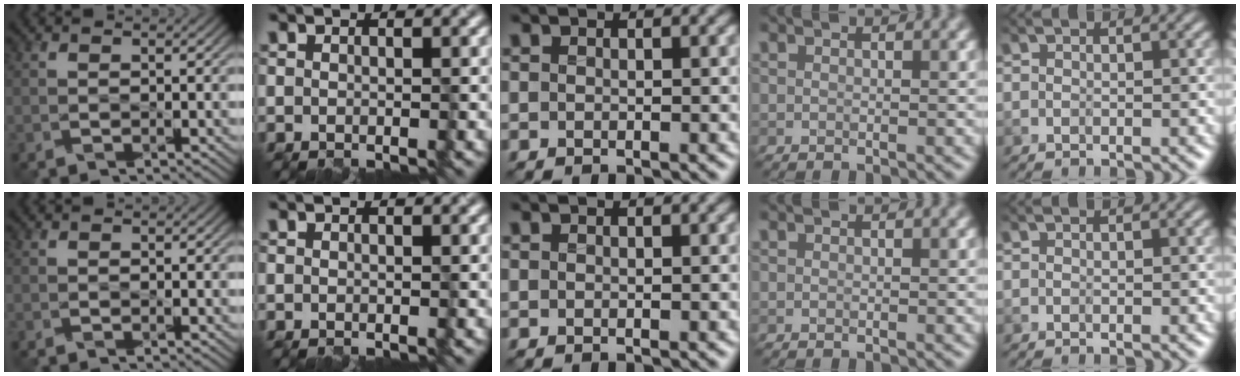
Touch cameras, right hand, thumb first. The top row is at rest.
{}